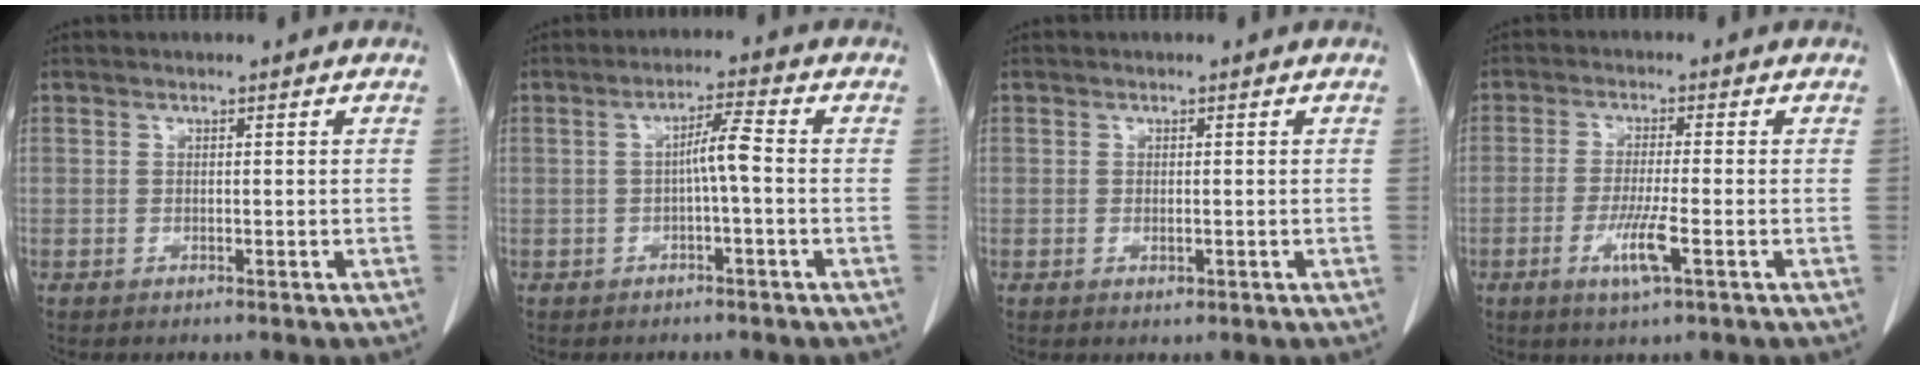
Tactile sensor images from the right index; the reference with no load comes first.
{"total": 4.2, "force": [-0.5, 0.2, 4.1], "torque": [-0.073, 0.011, -0.006]}
{"total": 1.5, "force": [-0.4, 0.7, 1.2], "torque": [-0.023, -0.002, 0.000]}
{"total": 6.2, "force": [-2.5, 0.3, 5.6], "torque": [-0.112, -0.012, -0.044]}